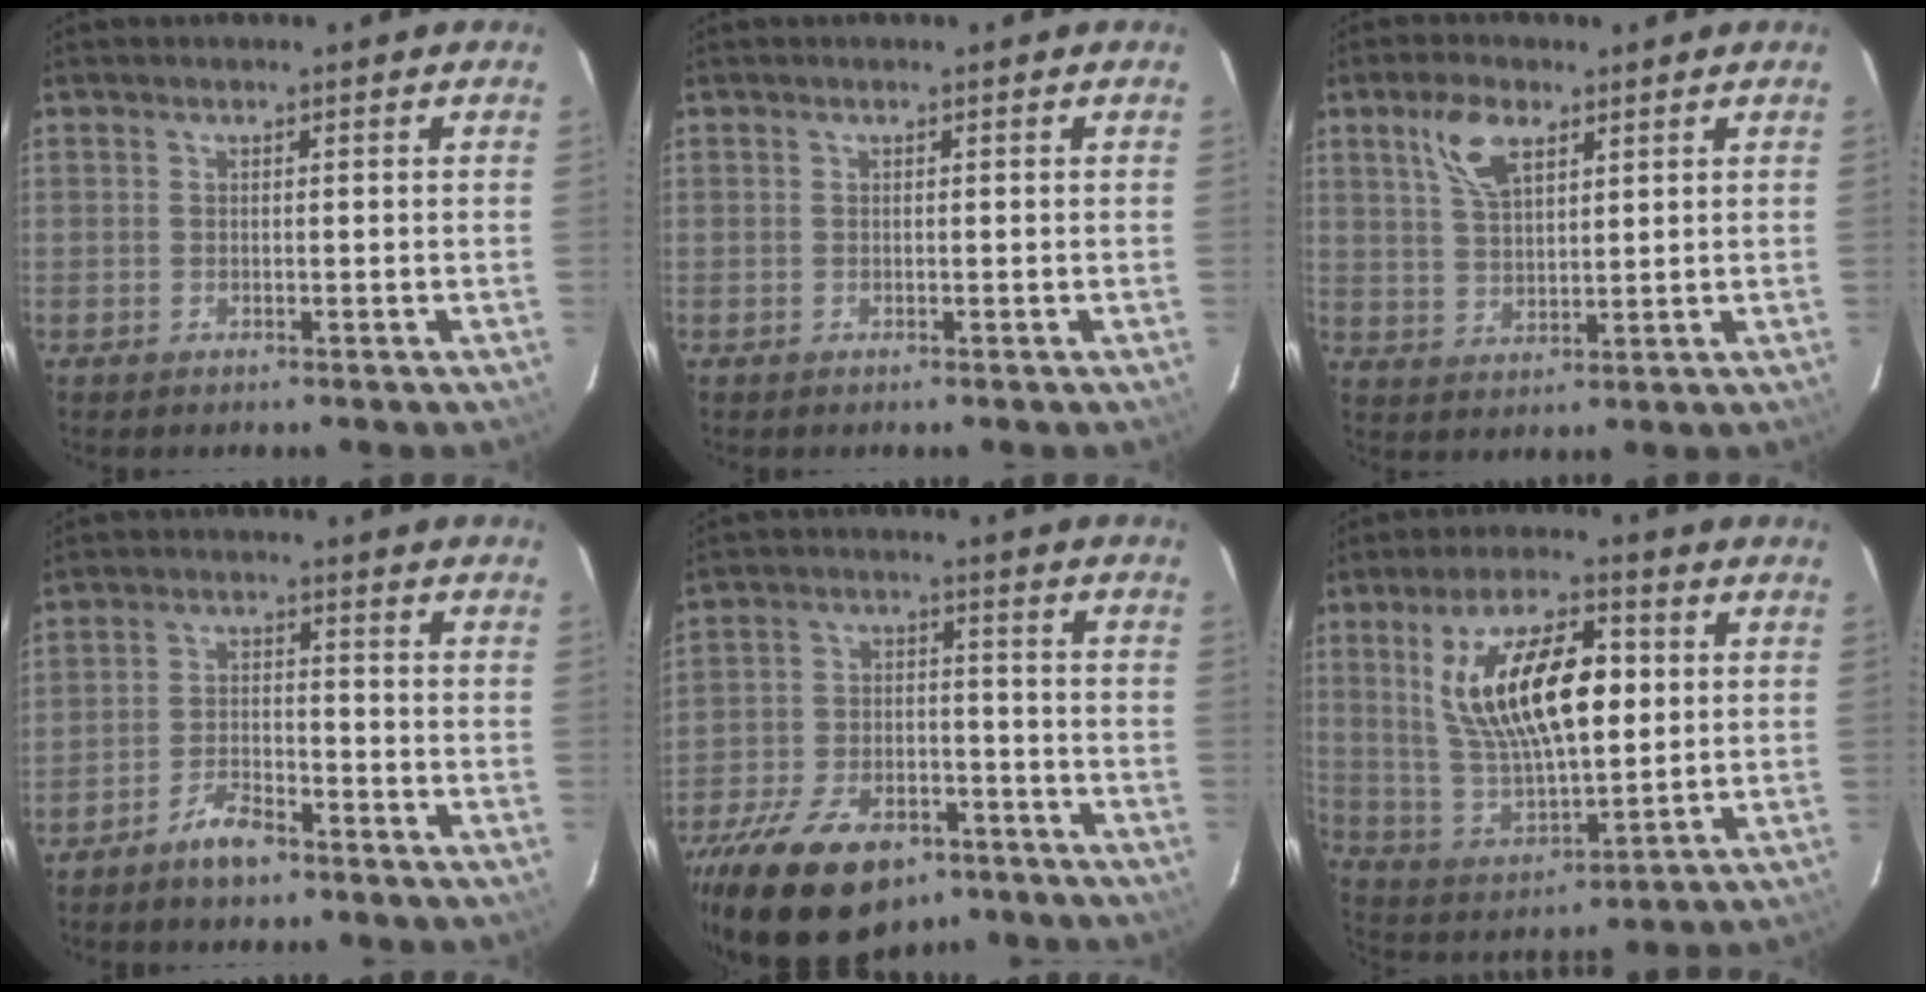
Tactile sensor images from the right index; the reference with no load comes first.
{"total": 0.0}
{"total": 7.3, "force": [3.9, 3.5, 5.1], "torque": [-0.100, 0.013, 0.078]}
{"total": 5.6, "force": [-4.5, 1.9, 2.8], "torque": [-0.070, 0.007, -0.081]}
{"total": 22.2, "force": [-15.2, 11.4, 11.5], "torque": [-0.246, -0.008, -0.233]}
{"total": 18.4, "force": [4.1, 7.6, 16.2], "torque": [-0.302, 0.008, 0.090]}